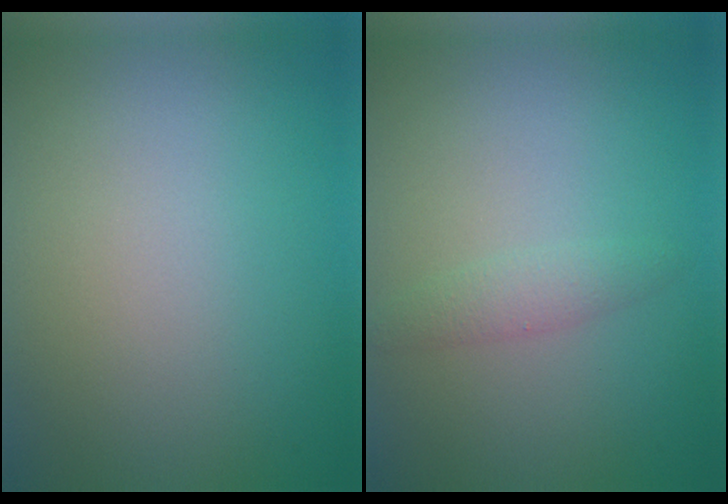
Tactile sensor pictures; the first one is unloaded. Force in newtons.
{"total": 1.5, "press": 1.5, "slide": 0.1}